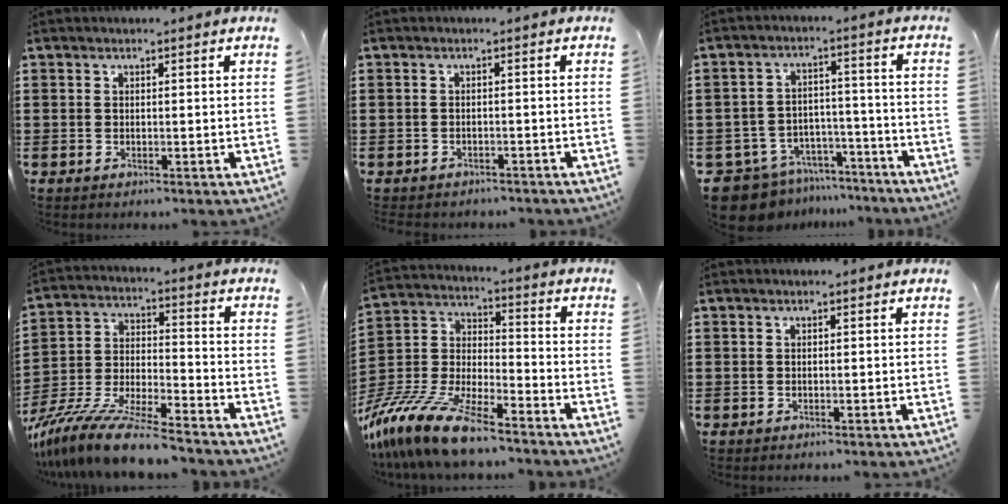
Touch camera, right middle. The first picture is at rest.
{"total": 1.2, "force": [-1.2, 0.3, -0.1], "torque": [-0.003, 0.002, -0.028]}
{"total": 8.9, "force": [-8.2, 3.0, 1.5], "torque": [-0.049, 0.023, -0.163]}
{"total": 11.5, "force": [-10.4, 0.6, 4.9], "torque": [-0.096, 0.015, -0.207]}
{"total": 13.5, "force": [-11.4, 2.2, 6.9], "torque": [-0.164, 0.019, -0.228]}
{"total": 0.0}